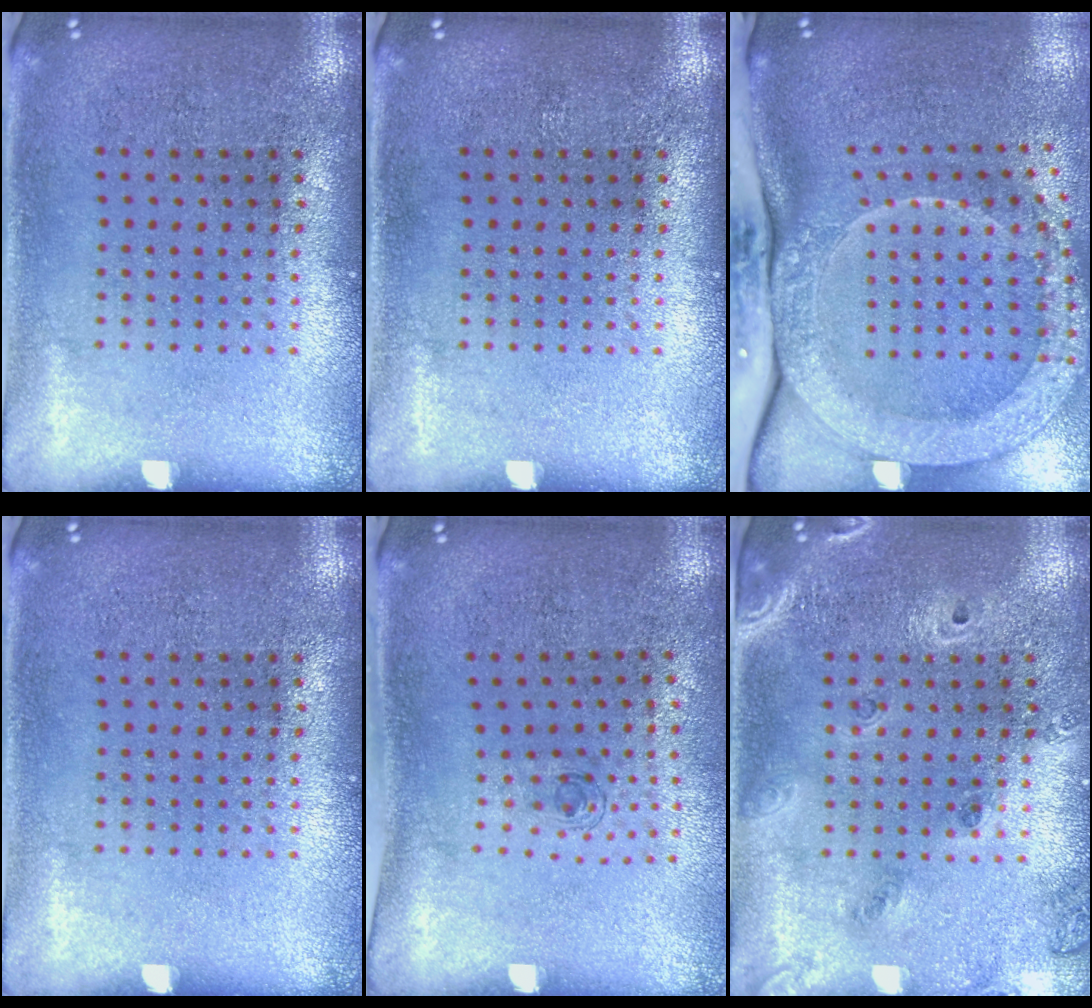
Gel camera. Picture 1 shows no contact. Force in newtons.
{"total": 0.0}
{"total": 3.2, "press": 2.3, "slide": 2.3}
{"total": 0.0}
{"total": 0.6, "press": 0.2, "slide": 0.6}
{"total": 1.4, "press": 1.3, "slide": 0.5}